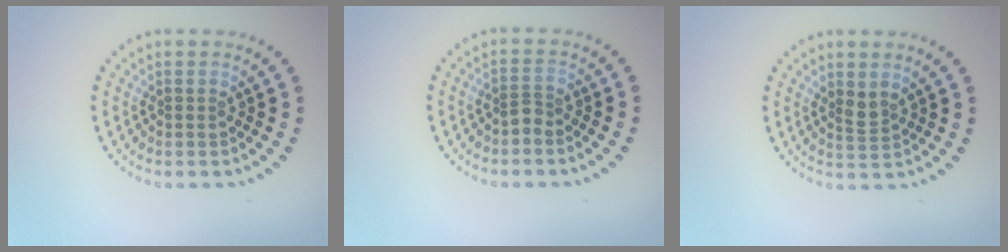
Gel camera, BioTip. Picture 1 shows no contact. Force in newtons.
{"total": 1.1, "press": 0.7, "slide": 0.8}
{"total": 1.3, "press": 1.1, "slide": 0.7}